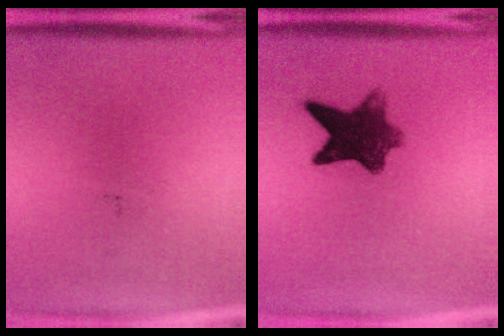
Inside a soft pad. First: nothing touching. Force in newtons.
{"total": 8.7}